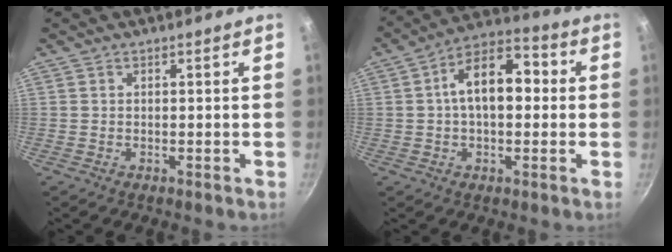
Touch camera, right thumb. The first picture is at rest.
{"total": 12.8, "force": [1.2, 7.4, 10.4], "torque": [-0.154, 0.035, 0.008]}